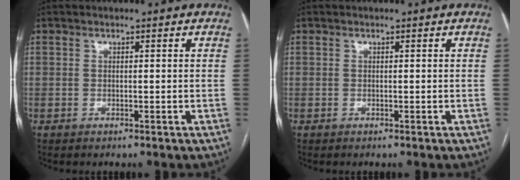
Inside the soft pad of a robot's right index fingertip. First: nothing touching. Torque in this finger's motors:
{"motor_torque": [0.04, 0.04, -0.04, 0.00]}